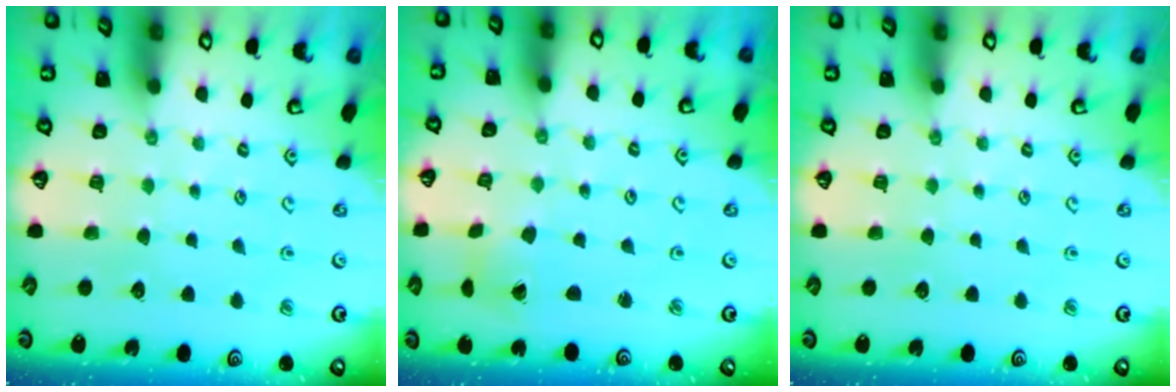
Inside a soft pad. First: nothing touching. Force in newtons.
{"total": 2.0, "press": 2.0, "slide": 0.3}
{"total": 0.0}